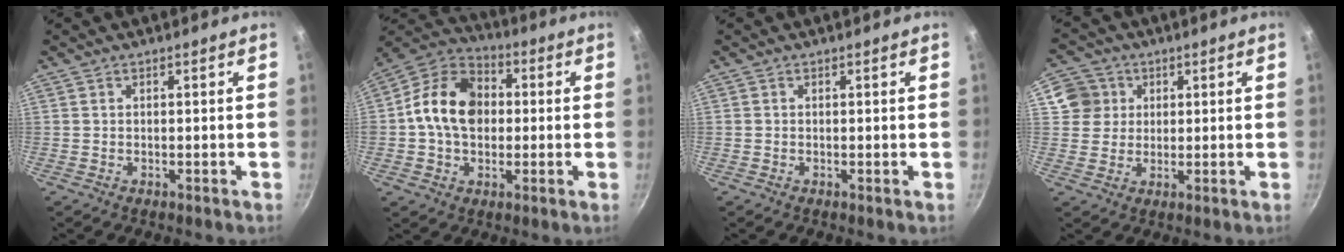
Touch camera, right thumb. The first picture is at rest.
{"total": 14.6, "force": [0.5, 11.2, 9.4], "torque": [-0.129, 0.025, -0.010]}
{"total": 0.0}
{"total": 6.5, "force": [2.1, 6.0, 1.3], "torque": [0.015, 0.007, 0.032]}